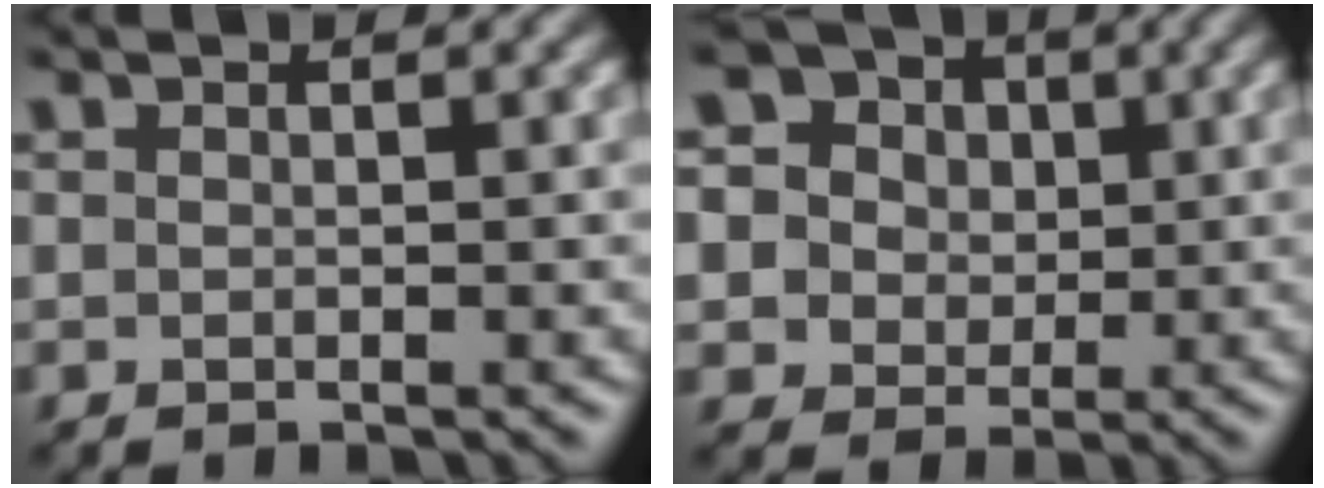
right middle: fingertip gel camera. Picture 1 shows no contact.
{"total": 9.6, "force": [4.0, 7.8, 3.9], "torque": [-0.090, 0.025, 0.052]}